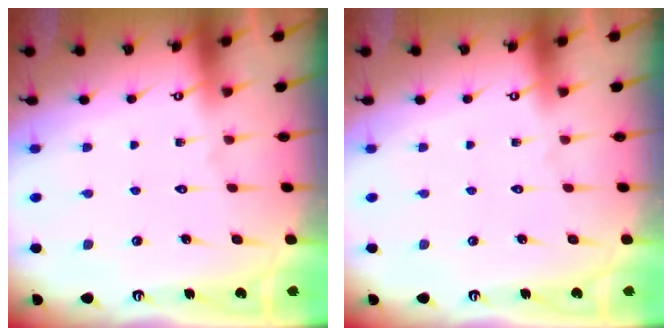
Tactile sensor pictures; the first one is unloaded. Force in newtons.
{"total": 0.0}